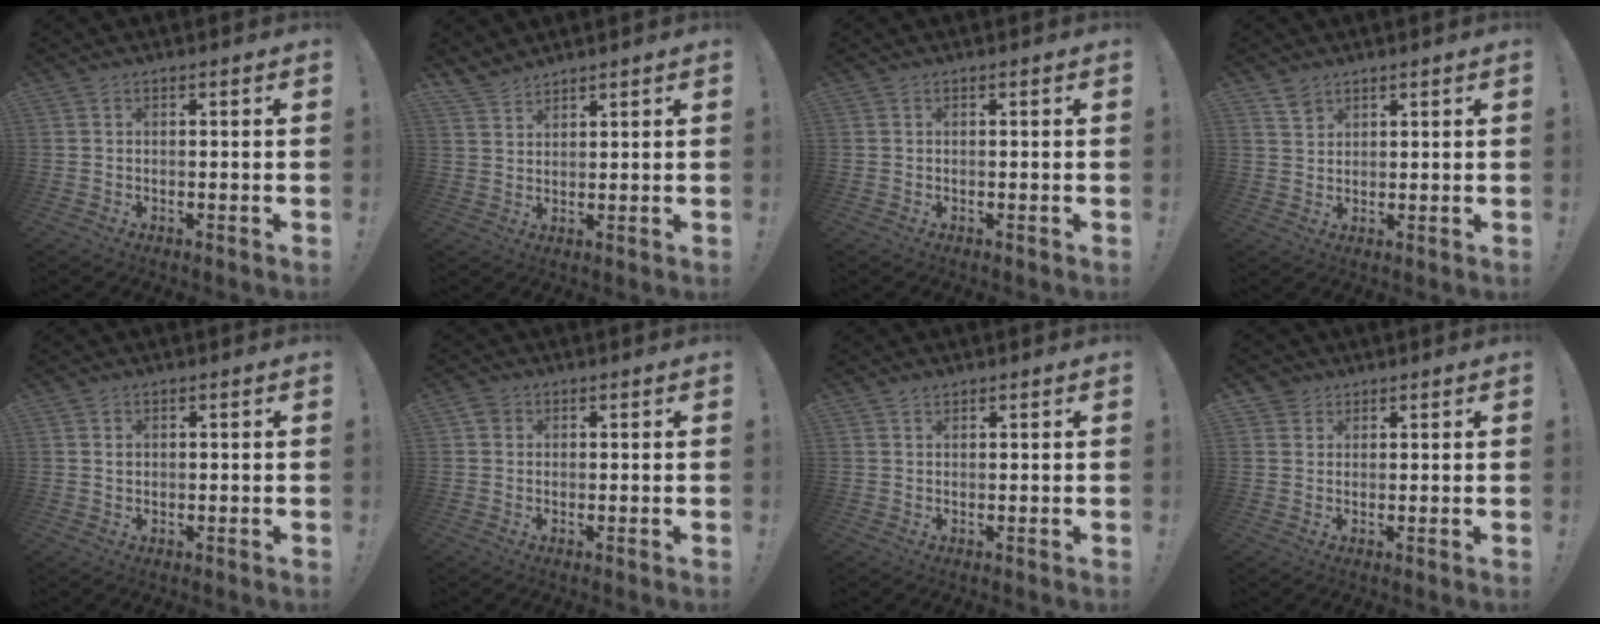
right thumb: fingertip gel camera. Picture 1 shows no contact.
{"total": 4.5, "force": [4.2, 1.4, 0.9], "torque": [-0.012, -0.030, 0.079]}
{"total": 0.0}
{"total": 4.2, "force": [3.1, 2.7, 0.8], "torque": [-0.007, -0.018, 0.060]}
{"total": 1.0, "force": [0.5, 0.8, 0.3], "torque": [0.007, -0.004, 0.007]}
{"total": 2.1, "force": [0.9, 1.8, 0.7], "torque": [-0.006, 0.000, 0.016]}
{"total": 1.2, "force": [1.0, 0.5, 0.3], "torque": [-0.004, -0.003, 0.020]}
{"total": 2.8, "force": [2.0, 2.0, 0.3], "torque": [-0.003, -0.008, 0.036]}